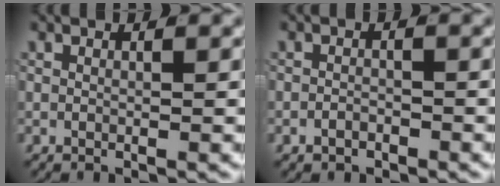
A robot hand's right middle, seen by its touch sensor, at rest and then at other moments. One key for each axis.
{"total": 1.2, "fx": -1.0, "fy": 0.6, "fz": 0.2, "tx": 0.000, "ty": -0.001, "tz": -0.018}